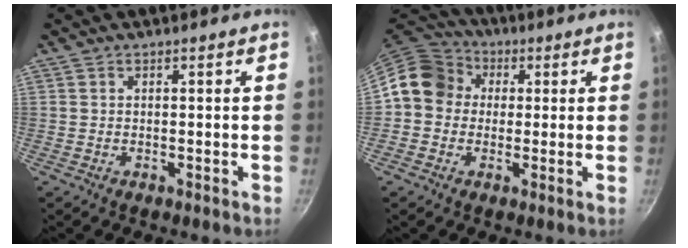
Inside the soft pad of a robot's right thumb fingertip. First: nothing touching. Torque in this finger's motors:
{"motor_torque": [0.65, 1.37, 0.57, -0.54, 0.08]}